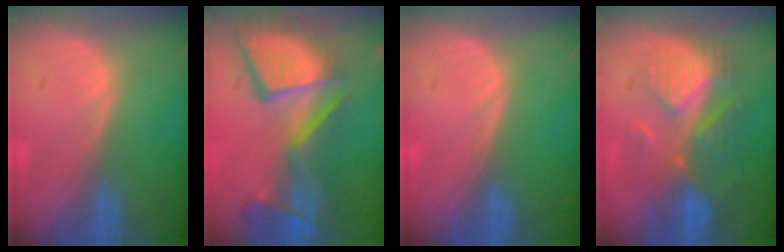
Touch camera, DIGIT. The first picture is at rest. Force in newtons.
{"total": 13.9, "press": 11.3, "slide": 8.1}
{"total": 0.0}
{"total": 8.3, "press": 8.0, "slide": 2.3}